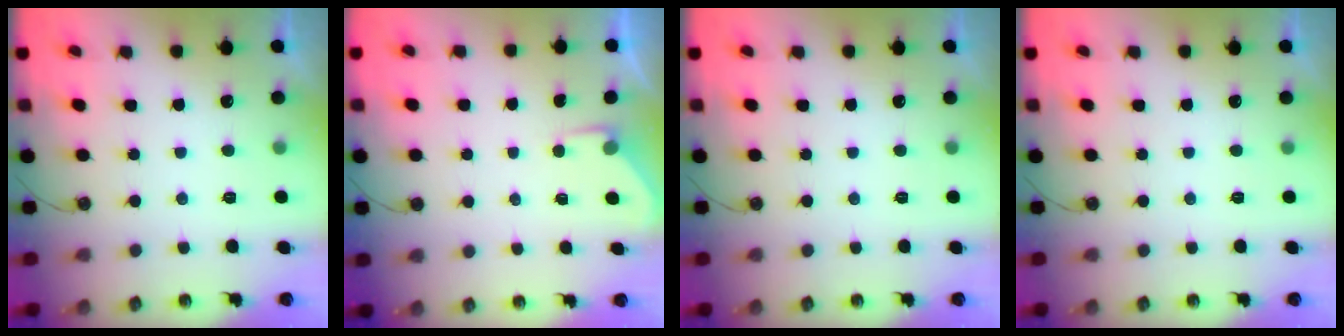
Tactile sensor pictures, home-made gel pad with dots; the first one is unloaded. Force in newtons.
{"total": 2.7, "press": 2.6, "slide": 0.5}
{"total": 0.0}
{"total": 0.0}